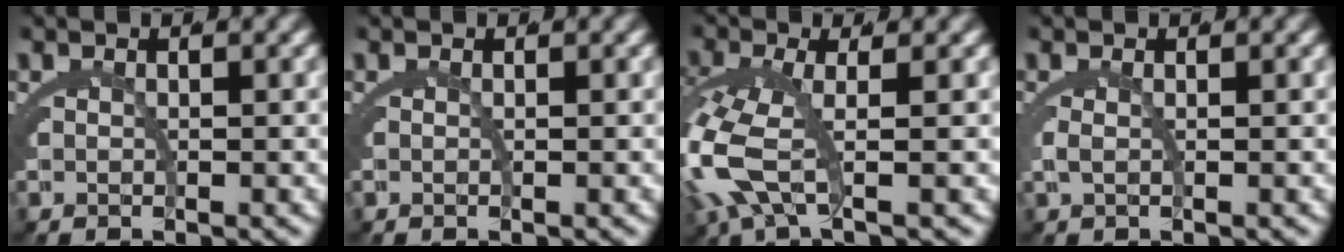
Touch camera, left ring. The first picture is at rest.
{"total": 0.0}
{"total": 5.3, "force": [-1.1, 1.9, 4.8], "torque": [-0.146, -0.027, -0.002]}
{"total": 0.9, "force": [0.1, -0.3, 0.8], "torque": [-0.025, -0.008, 0.008]}